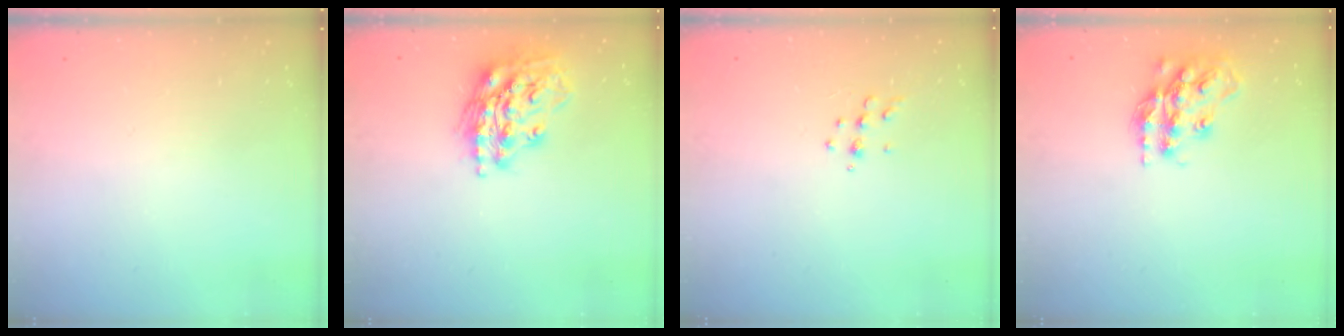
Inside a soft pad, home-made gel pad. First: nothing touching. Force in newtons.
{"total": 17.6, "press": 17.5, "slide": 1.7}
{"total": 6.3, "press": 6.2, "slide": 0.8}
{"total": 16.8, "press": 16.8, "slide": 1.1}